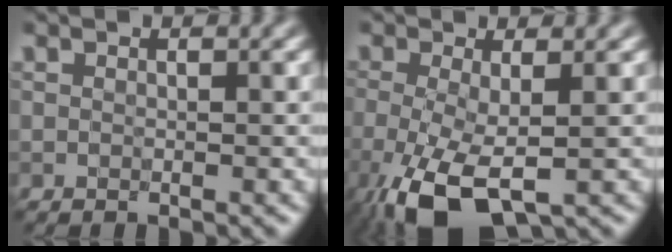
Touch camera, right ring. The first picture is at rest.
{"total": 7.0, "force": [-3.0, 2.8, 5.7], "torque": [-0.132, -0.015, -0.055]}